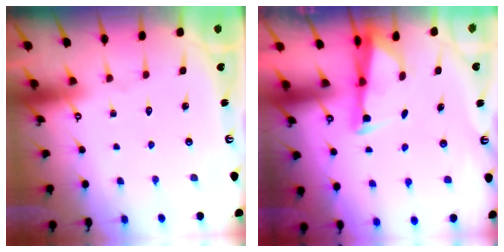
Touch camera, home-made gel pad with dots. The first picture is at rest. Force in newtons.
{"total": 2.7, "press": 2.6, "slide": 0.7}